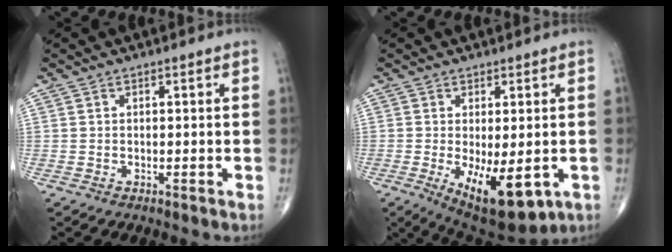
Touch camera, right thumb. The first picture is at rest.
{"total": 12.3, "force": [-3.5, 5.1, 10.6], "torque": [-0.153, -0.021, -0.034]}